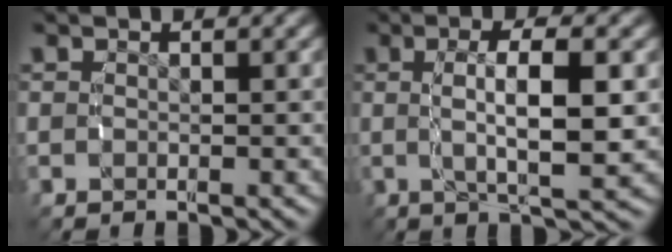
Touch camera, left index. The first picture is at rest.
{"total": 5.8, "force": [0.5, 1.0, 5.7], "torque": [-0.092, 0.001, 0.012]}